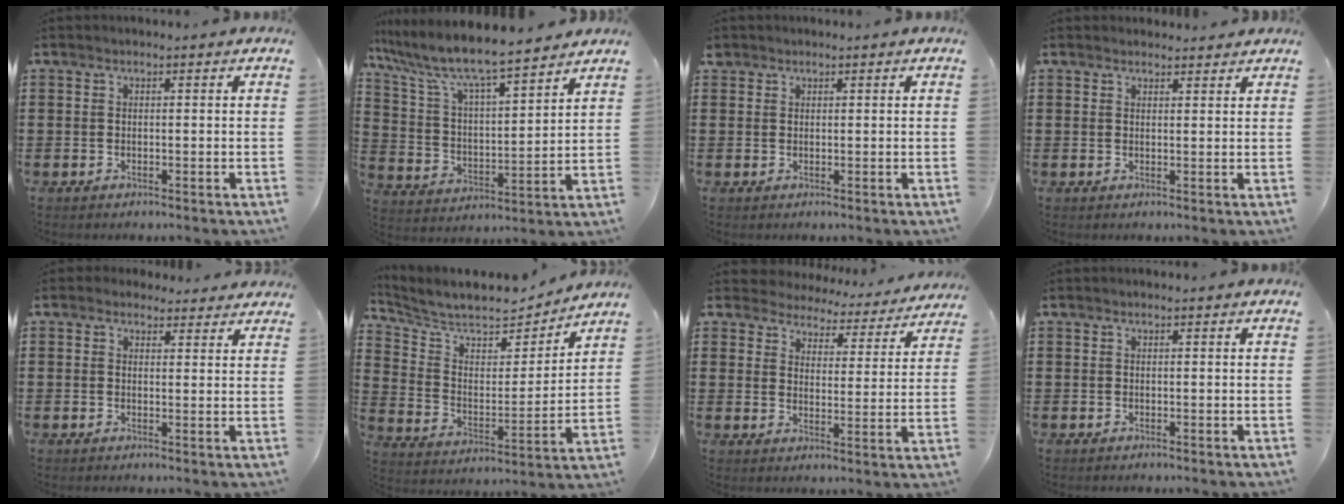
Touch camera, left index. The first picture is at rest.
{"total": 7.7, "force": [6.8, 0.7, 3.5], "torque": [-0.100, -0.043, 0.112]}
{"total": 1.0, "force": [0.8, 0.6, 0.1], "torque": [-0.005, 0.003, 0.017]}
{"total": 1.6, "force": [1.6, 0.3, 0.1], "torque": [-0.005, 0.002, 0.031]}
{"total": 2.4, "force": [2.1, 1.2, 0.2], "torque": [-0.005, -0.002, 0.038]}
{"total": 7.5, "force": [6.7, 2.2, 2.5], "torque": [-0.077, -0.049, 0.111]}
{"total": 4.4, "force": [4.4, 0.6, -0.4], "torque": [-0.022, -0.034, 0.074]}
{"total": 0.0}